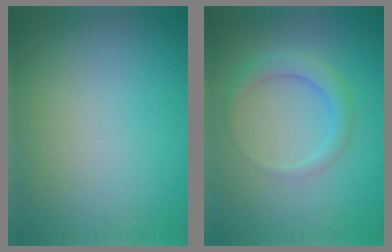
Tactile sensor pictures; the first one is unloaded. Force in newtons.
{"total": 2.6, "press": 2.6, "slide": 0.1}